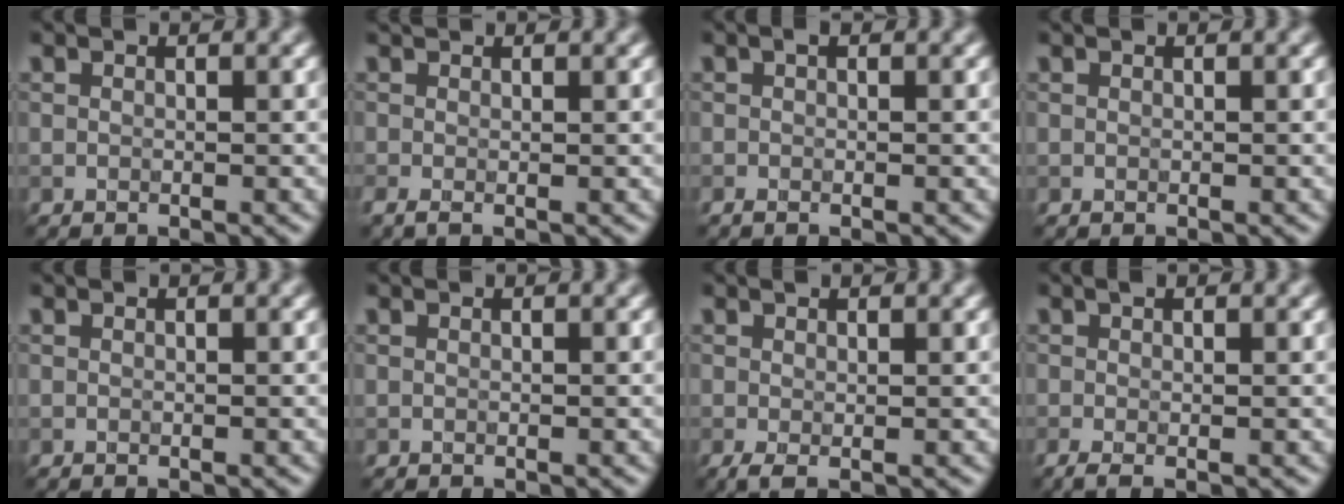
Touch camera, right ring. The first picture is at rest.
{"total": 1.0, "force": [0.0, 0.2, 0.9], "torque": [-0.021, 0.000, -0.003]}
{"total": 0.6, "force": [-0.1, 0.2, 0.6], "torque": [-0.012, 0.001, -0.003]}
{"total": 0.0}
{"total": 0.0}
{"total": 0.0}
{"total": 1.2, "force": [-0.1, 0.3, 1.2], "torque": [-0.027, -0.005, -0.002]}
{"total": 1.5, "force": [-0.2, 0.3, 1.5], "torque": [-0.028, -0.004, -0.004]}